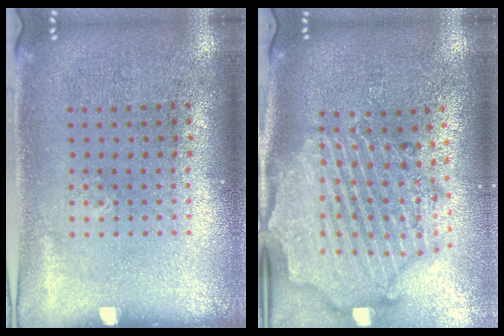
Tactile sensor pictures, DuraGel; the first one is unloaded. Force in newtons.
{"total": 3.2, "press": 2.8, "slide": 1.6}